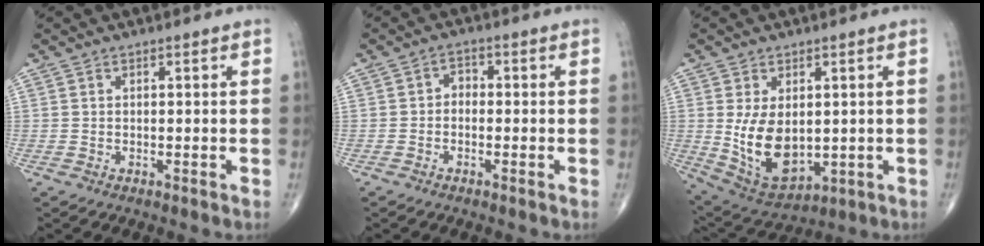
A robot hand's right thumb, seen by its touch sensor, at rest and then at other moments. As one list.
[{"total": 2.3, "force": [-0.5, 1.8, 1.4], "torque": [-0.009, 0.014, -0.020]}, {"total": 12.1, "force": [0.1, 7.5, 9.5], "torque": [-0.155, -0.013, 0.031]}]